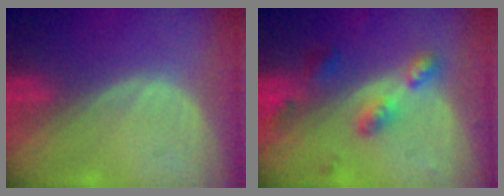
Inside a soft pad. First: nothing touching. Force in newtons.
{"total": 5.2, "press": 5.1, "slide": 0.7}